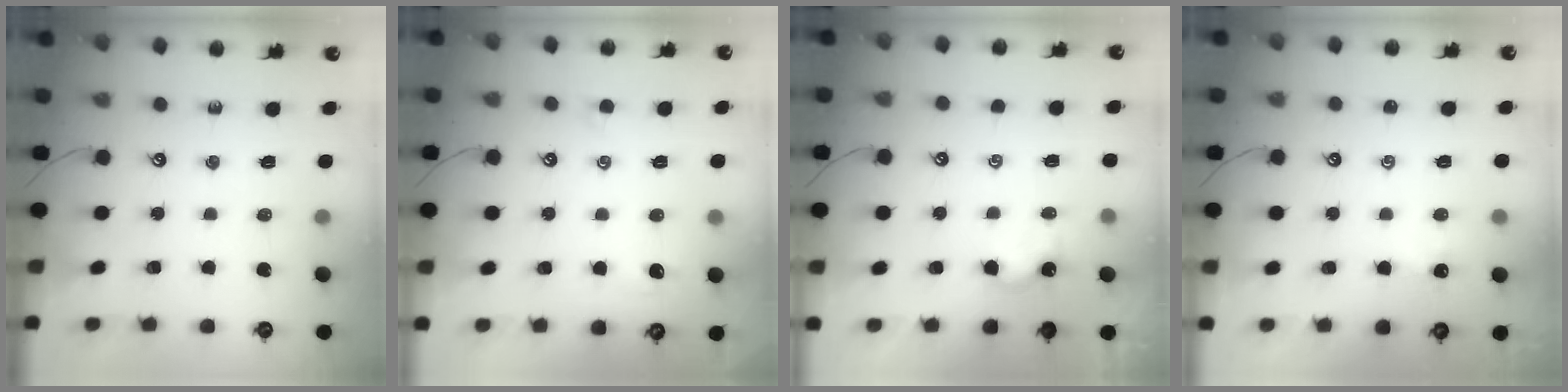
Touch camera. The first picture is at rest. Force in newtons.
{"total": 0.5, "press": 0.1, "slide": 0.5}
{"total": 0.8, "press": 0.7, "slide": 0.4}
{"total": 0.6, "press": 0.5, "slide": 0.3}